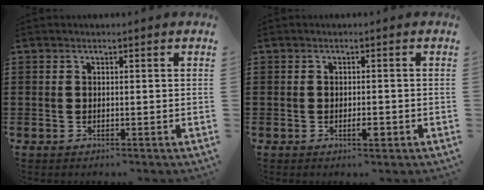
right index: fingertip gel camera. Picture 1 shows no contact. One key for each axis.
{"total": 2.1, "fx": -0.8, "fy": 0.6, "fz": 1.8, "tx": -0.032, "ty": 0.000, "tz": -0.014}